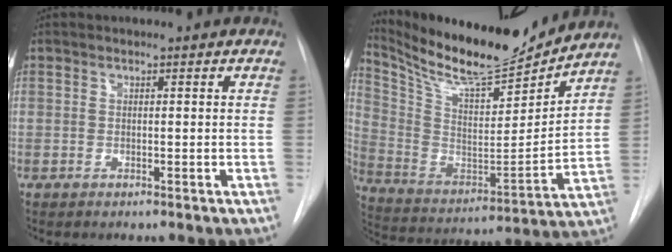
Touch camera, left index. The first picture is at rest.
{"total": 18.8, "force": [17.3, 2.2, 7.1], "torque": [-0.152, -0.034, 0.293]}